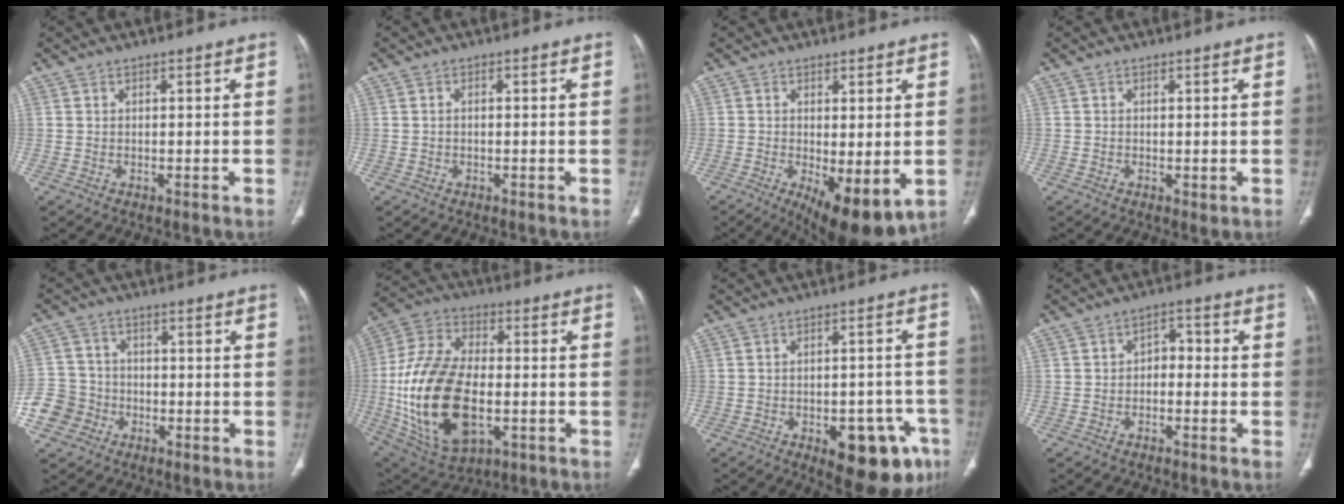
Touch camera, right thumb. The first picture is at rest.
{"total": 0.6, "force": [-0.2, 0.4, 0.4], "torque": [-0.007, 0.002, -0.005]}
{"total": 11.4, "force": [-3.2, 4.2, 10.1], "torque": [-0.149, -0.023, -0.034]}
{"total": 1.1, "force": [-0.3, 0.6, 0.8], "torque": [-0.008, -0.003, -0.003]}
{"total": 8.2, "force": [-3.5, 7.3, 1.6], "torque": [-0.013, 0.025, -0.066]}
{"total": 24.3, "force": [-3.8, 13.8, 19.6], "torque": [-0.386, 0.008, -0.050]}
{"total": 14.9, "force": [-7.2, 6.9, 11.0], "torque": [-0.091, 0.034, -0.080]}
{"total": 3.6, "force": [-1.0, 2.6, 2.3], "torque": [-0.022, 0.026, -0.026]}